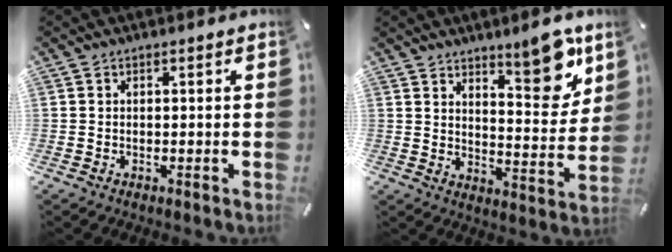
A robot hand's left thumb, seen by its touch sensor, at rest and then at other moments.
{"total": 12.1, "force": [8.7, 4.5, 7.2], "torque": [-0.074, -0.069, 0.146]}